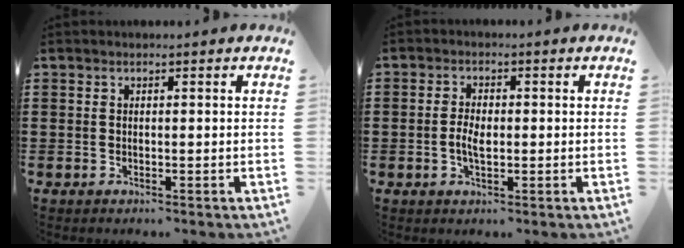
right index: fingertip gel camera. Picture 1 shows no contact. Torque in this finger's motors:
{"motor_torque": [2.14, 0.00, 0.18, 0.02]}